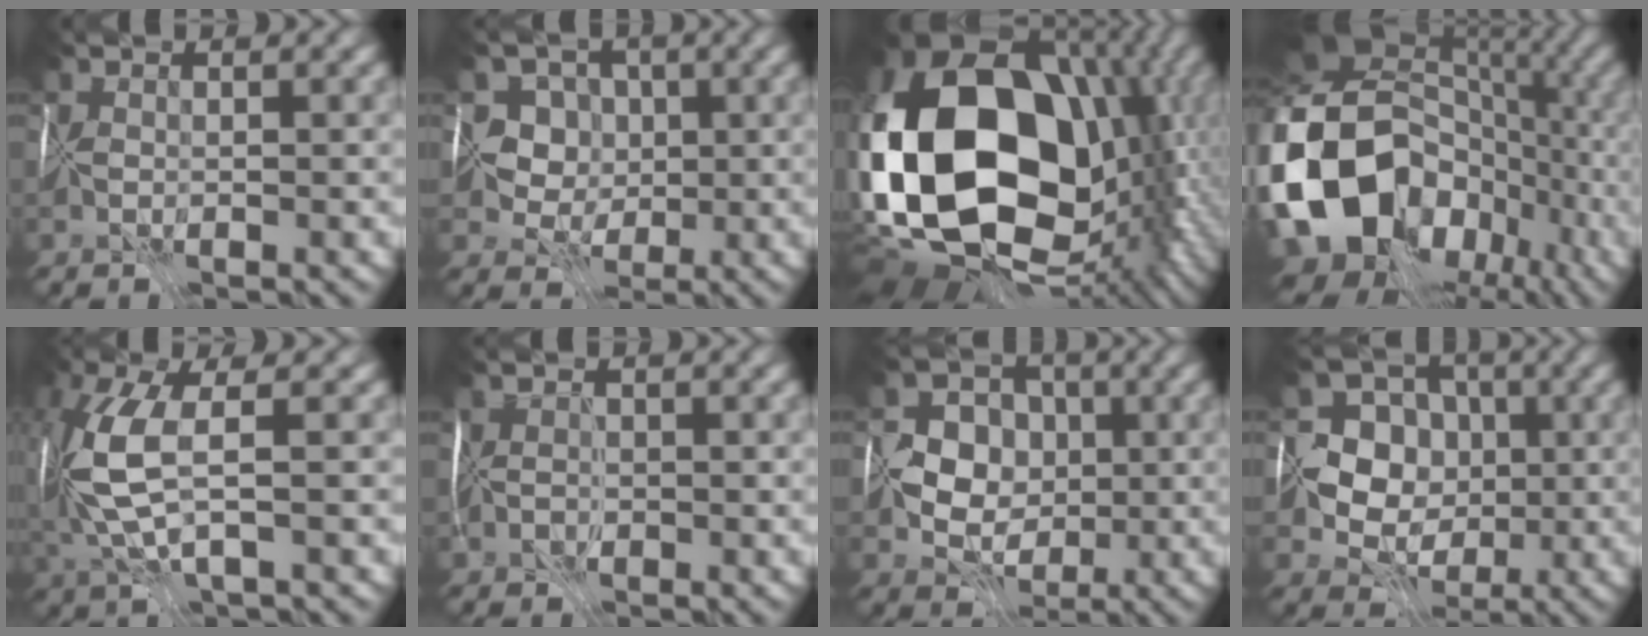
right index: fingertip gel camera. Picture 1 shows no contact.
{"total": 4.9, "force": [1.6, 4.3, 1.8], "torque": [-0.008, 0.017, 0.004]}
{"total": 20.7, "force": [0.6, 15.8, 13.4], "torque": [-0.300, -0.046, 0.059]}
{"total": 16.8, "force": [-4.0, 13.2, 9.7], "torque": [-0.216, 0.004, -0.074]}
{"total": 6.9, "force": [0.5, 2.6, 6.4], "torque": [-0.167, 0.010, 0.010]}
{"total": 1.5, "force": [-0.2, 1.4, 0.6], "torque": [-0.006, 0.003, -0.006]}
{"total": 5.3, "force": [0.0, 4.7, 2.4], "torque": [-0.029, 0.006, -0.009]}
{"total": 7.6, "force": [0.0, 6.9, 3.1], "torque": [-0.033, 0.001, -0.021]}